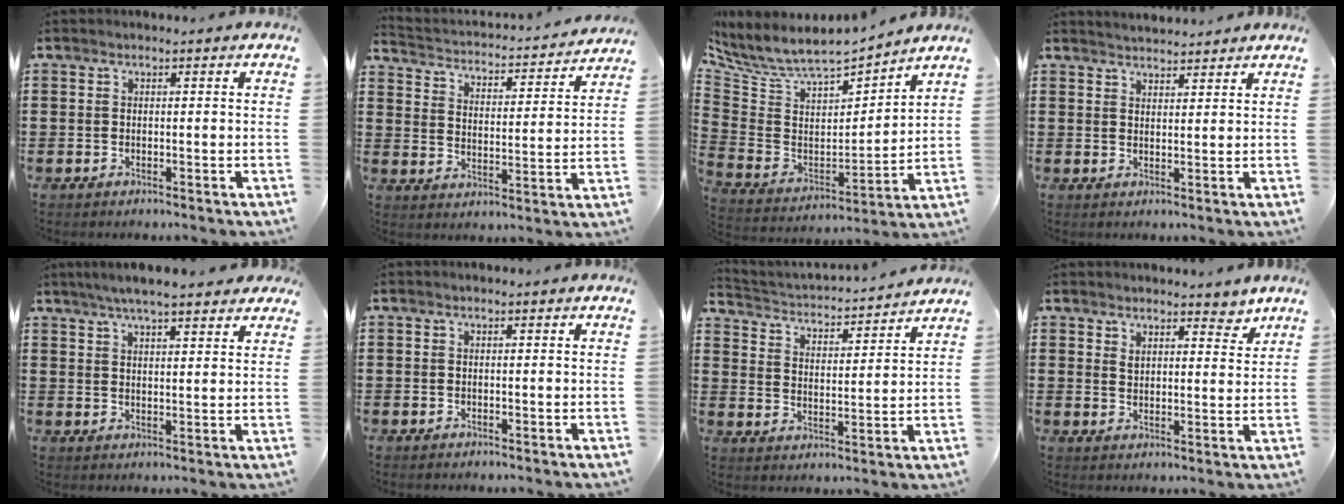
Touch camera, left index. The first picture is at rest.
{"total": 2.2, "force": [2.2, 0.0, 0.2], "torque": [-0.022, -0.030, 0.026]}
{"total": 6.7, "force": [5.7, 2.1, 2.7], "torque": [-0.084, -0.046, 0.096]}
{"total": 2.3, "force": [2.3, -0.2, -0.1], "torque": [-0.004, -0.005, 0.044]}
{"total": 5.4, "force": [4.7, 0.5, 2.7], "torque": [-0.065, -0.005, 0.083]}
{"total": 0.0}
{"total": 2.6, "force": [2.6, 0.0, 0.1], "torque": [-0.022, -0.031, 0.036]}
{"total": 4.2, "force": [3.7, 1.5, 1.2], "torque": [-0.019, -0.011, 0.064]}